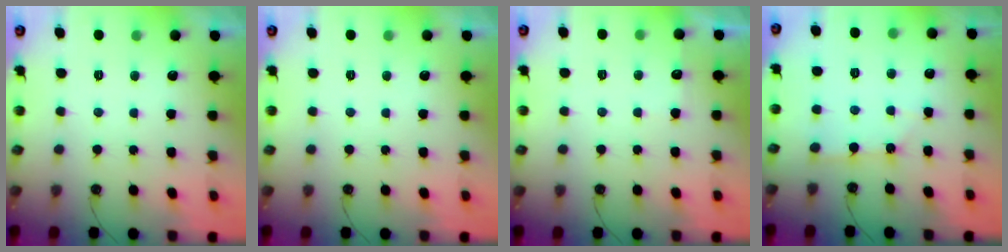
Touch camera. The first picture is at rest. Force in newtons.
{"total": 0.0}
{"total": 3.8, "press": 3.8, "slide": 0.6}
{"total": 1.9, "press": 1.8, "slide": 0.3}